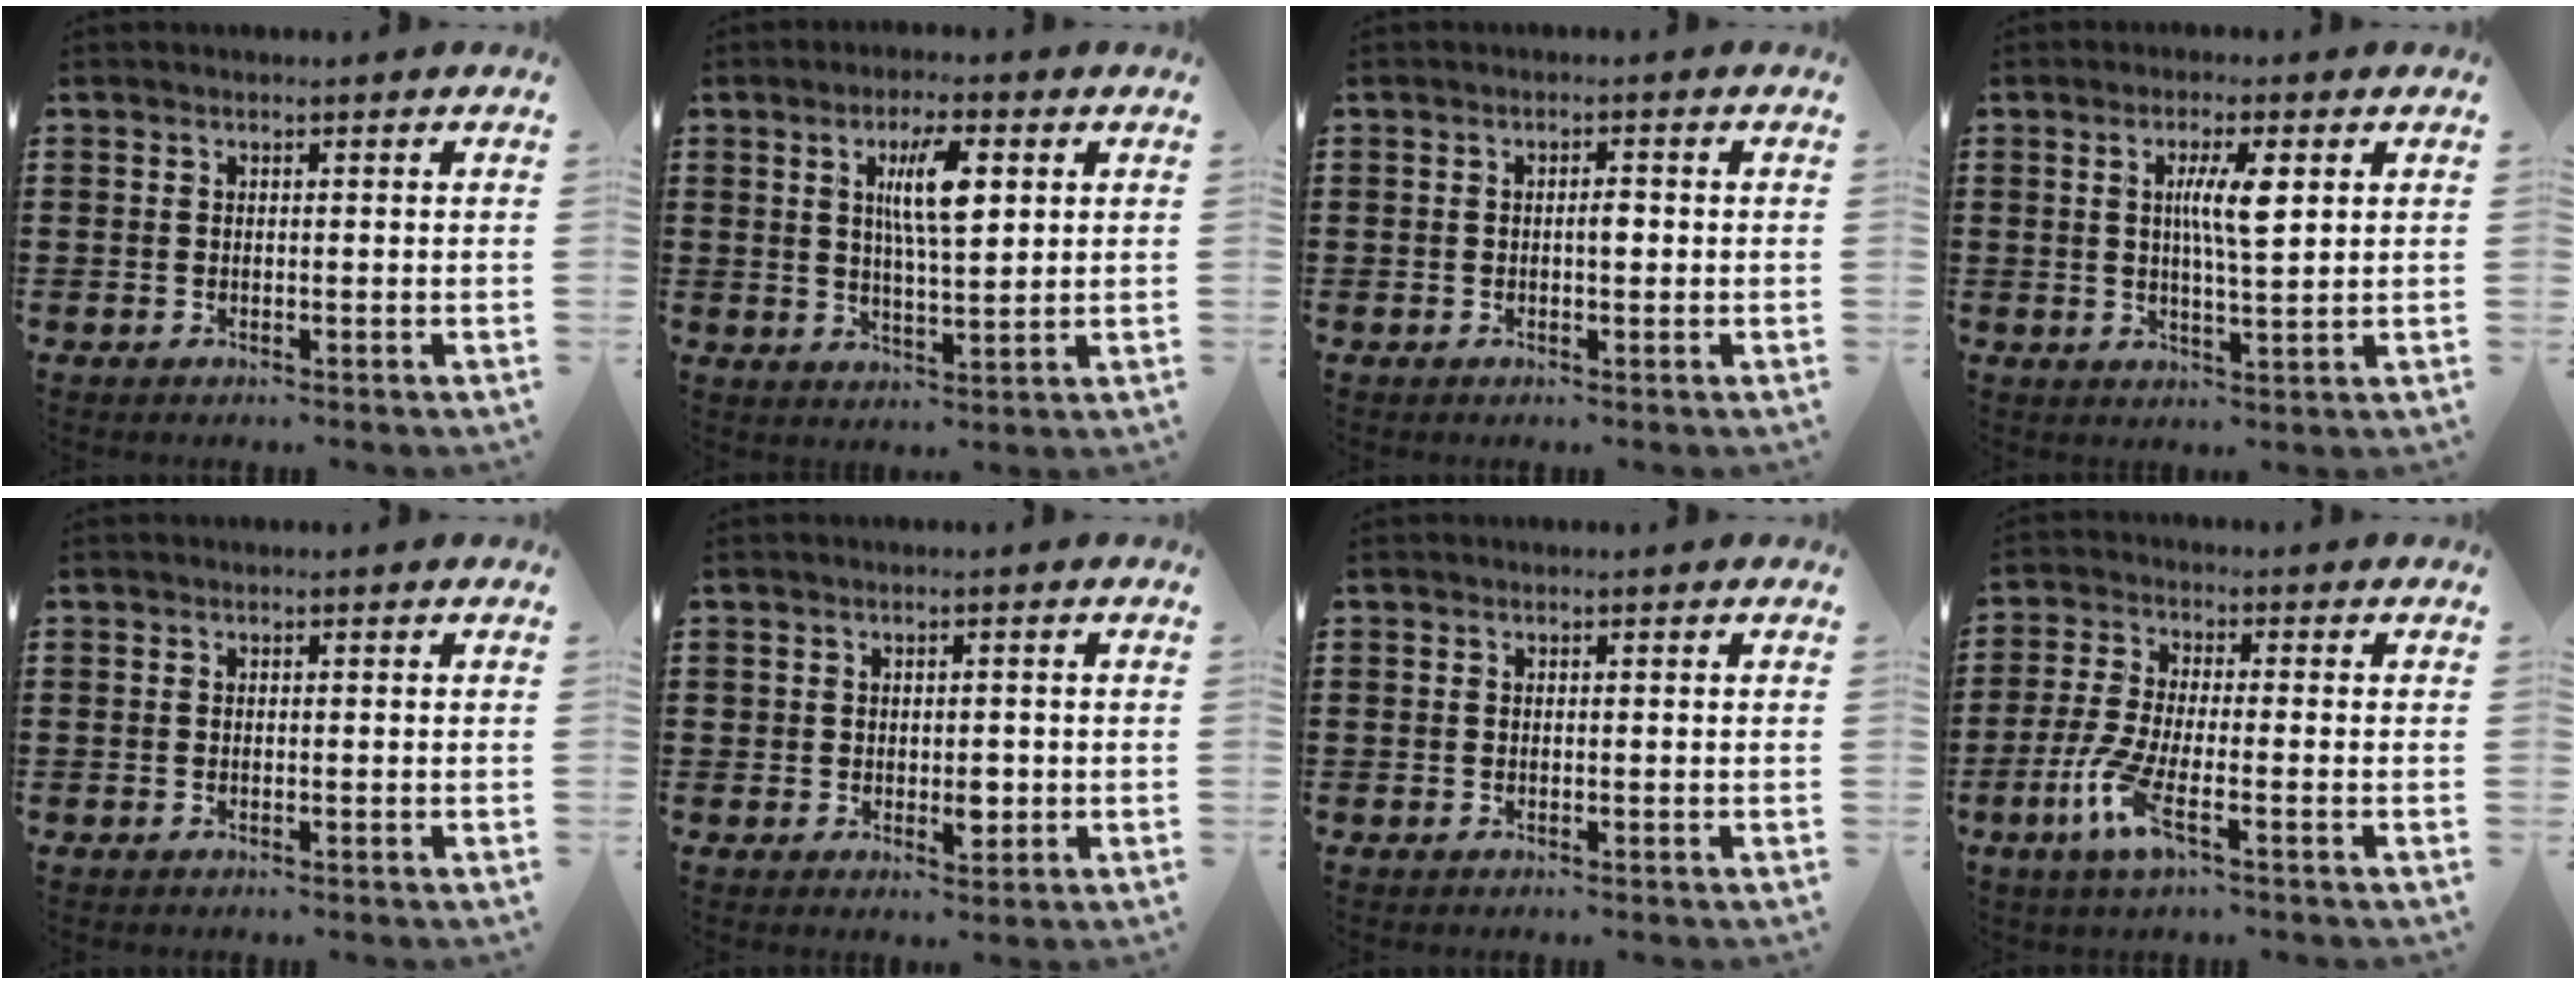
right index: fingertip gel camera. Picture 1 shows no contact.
{"total": 7.6, "force": [2.4, 2.1, 6.9], "torque": [-0.131, 0.007, 0.036]}
{"total": 1.4, "force": [-0.1, 0.5, 1.3], "torque": [-0.024, 0.001, -0.002]}
{"total": 5.8, "force": [1.5, 1.0, 5.5], "torque": [-0.111, 0.006, 0.021]}
{"total": 0.0}
{"total": 2.8, "force": [-0.3, 1.7, 2.2], "torque": [-0.035, 0.000, -0.007]}
{"total": 0.0}
{"total": 6.8, "force": [-3.2, 1.6, 5.7], "torque": [-0.135, -0.014, -0.065]}